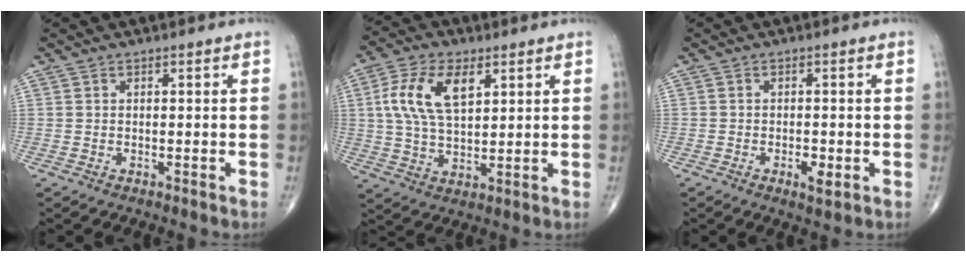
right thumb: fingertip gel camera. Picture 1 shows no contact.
{"total": 11.9, "force": [3.8, 6.2, 9.4], "torque": [-0.182, -0.001, 0.072]}
{"total": 2.9, "force": [-1.0, 1.2, 2.4], "torque": [-0.038, -0.002, -0.015]}